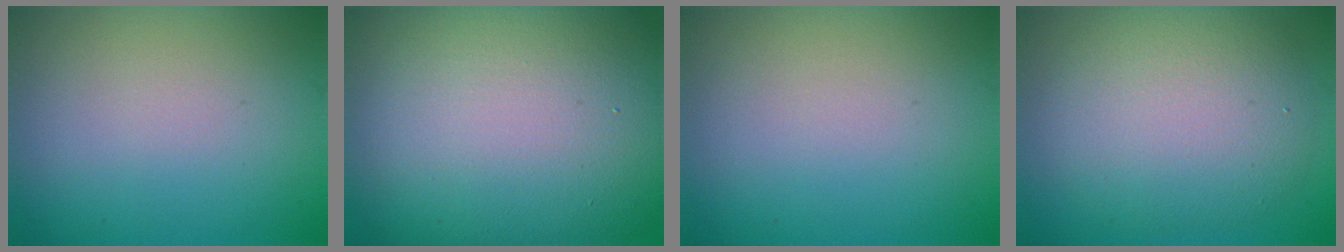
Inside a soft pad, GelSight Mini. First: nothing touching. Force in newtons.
{"total": 20.5, "press": 20.5, "slide": 0.9}
{"total": 0.0}
{"total": 6.9, "press": 6.9, "slide": 0.4}